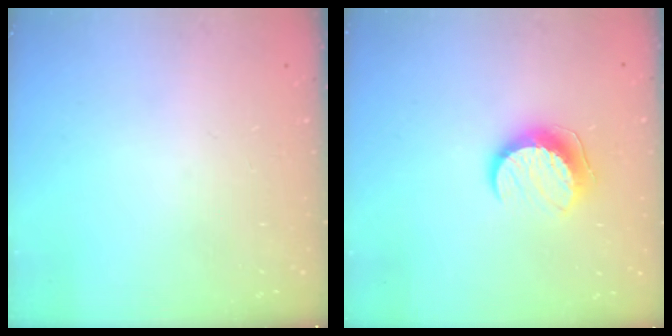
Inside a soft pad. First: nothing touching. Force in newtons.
{"total": 9.7, "press": 9.7, "slide": 0.5}